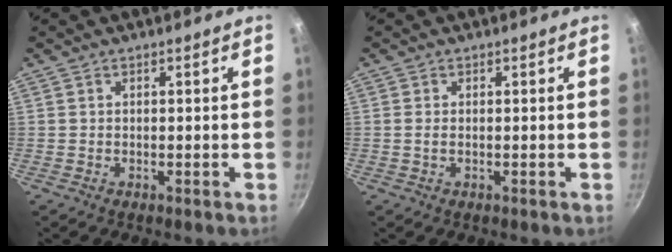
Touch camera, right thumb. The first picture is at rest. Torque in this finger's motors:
{"motor_torque": [-0.66, -0.10, -0.20, 0.25, -0.01]}